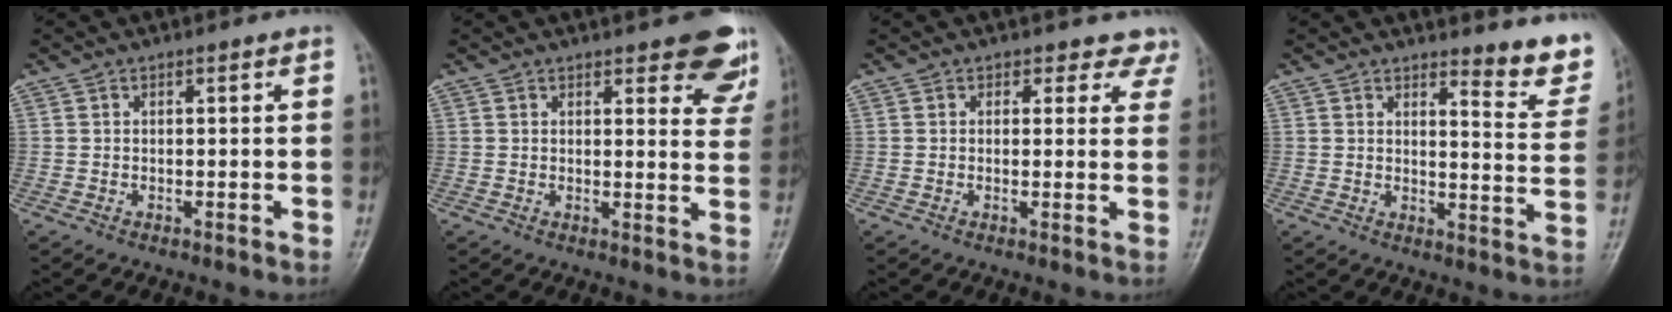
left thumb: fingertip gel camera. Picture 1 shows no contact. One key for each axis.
{"total": 9.4, "fx": 6.6, "fy": 3.3, "fz": 5.8, "tx": -0.029, "ty": -0.034, "tz": 0.068}
{"total": 4.8, "fx": 3.9, "fy": 2.9, "fz": -0.1, "tx": 0.045, "ty": -0.015, "tz": 0.018}
{"total": 8.4, "fx": 7.2, "fy": 2.2, "fz": 3.7, "tx": -0.017, "ty": -0.066, "tz": 0.077}